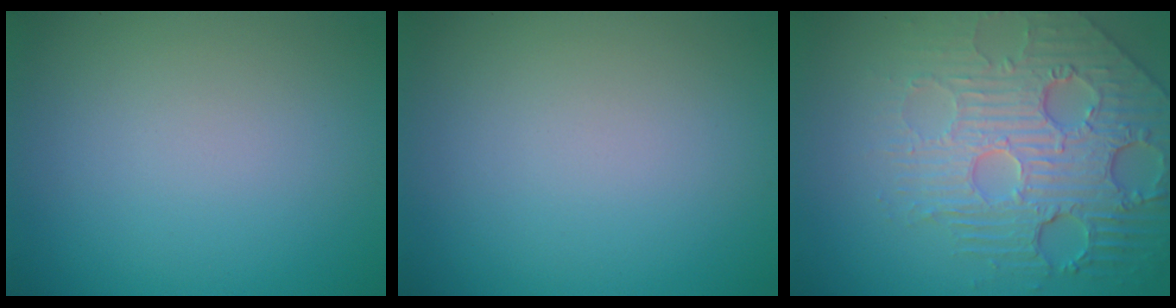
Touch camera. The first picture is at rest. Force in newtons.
{"total": 0.0}
{"total": 7.5, "press": 5.6, "slide": 5.0}